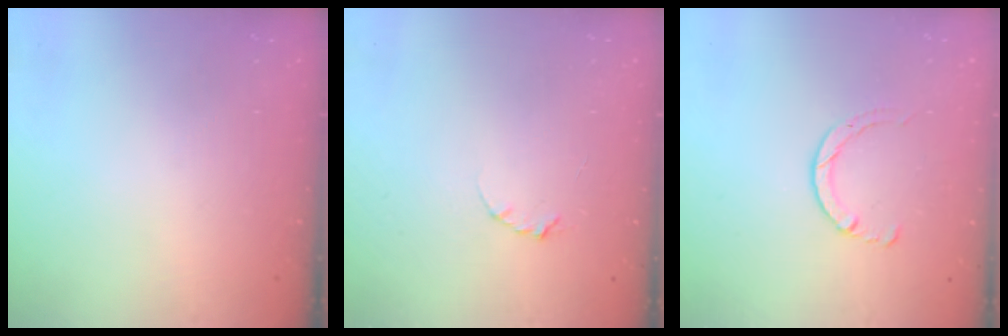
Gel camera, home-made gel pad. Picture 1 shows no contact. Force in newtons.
{"total": 2.3, "press": 2.3, "slide": 0.4}
{"total": 2.9, "press": 2.8, "slide": 0.4}